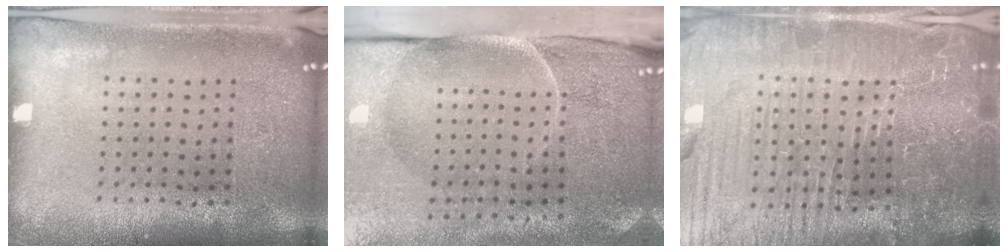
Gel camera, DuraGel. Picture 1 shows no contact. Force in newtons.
{"total": 4.9, "press": 3.9, "slide": 3.0}
{"total": 6.7, "press": 6.0, "slide": 3.0}